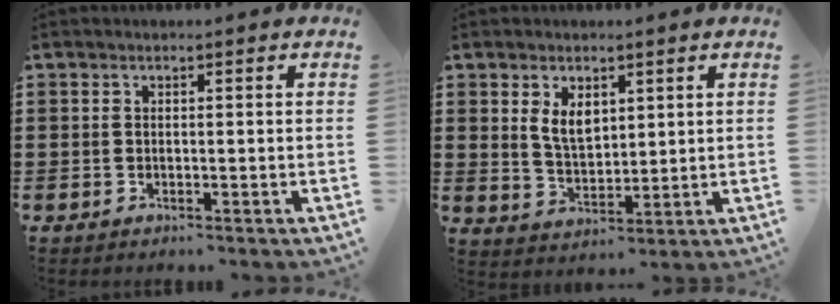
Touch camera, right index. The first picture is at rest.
{"total": 4.6, "force": [2.0, 2.8, 3.1], "torque": [-0.061, 0.004, 0.034]}